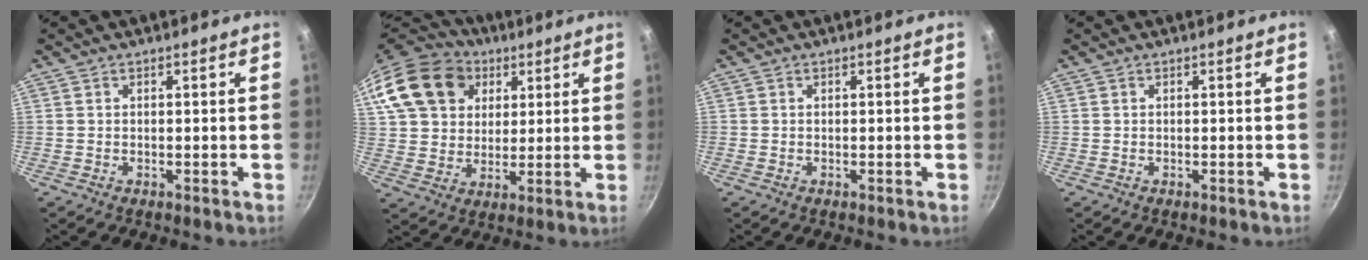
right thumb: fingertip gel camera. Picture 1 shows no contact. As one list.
[{"total": 21.5, "force": [8.6, 16.6, 10.6], "torque": [-0.210, 0.021, 0.156]}, {"total": 0.0}, {"total": 0.0}]